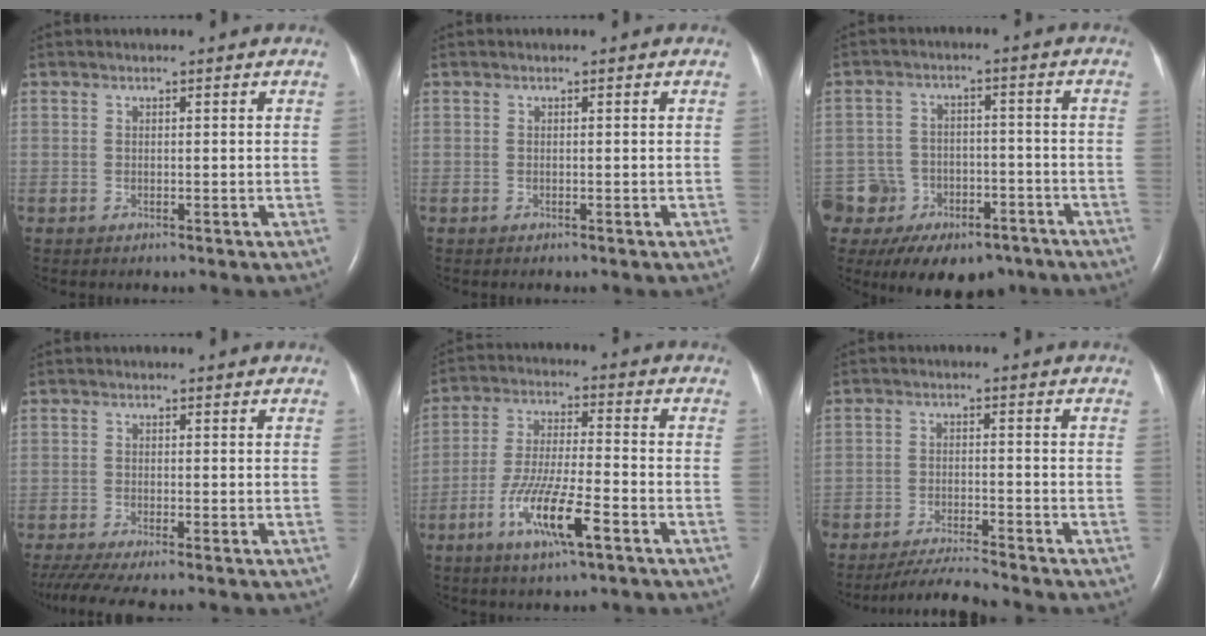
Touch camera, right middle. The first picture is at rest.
{"total": 0.0}
{"total": 13.1, "force": [-8.3, 9.1, 4.4], "torque": [-0.075, 0.035, -0.120]}
{"total": 5.9, "force": [-4.7, 0.3, 3.7], "torque": [-0.065, -0.015, -0.082]}
{"total": 10.8, "force": [-5.2, 1.3, 9.4], "torque": [-0.186, -0.013, -0.094]}
{"total": 5.4, "force": [-5.1, -0.9, 1.4], "torque": [-0.026, -0.017, -0.094]}